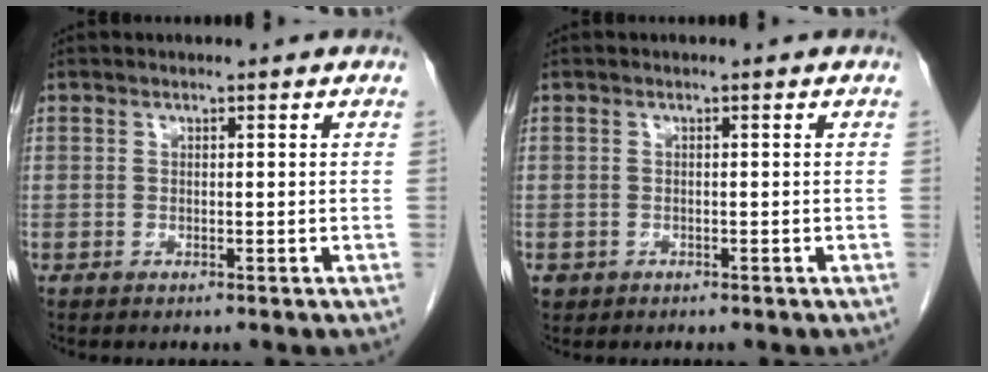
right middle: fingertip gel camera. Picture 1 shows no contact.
{"total": 1.0, "force": [-0.4, 0.9, 0.1], "torque": [-0.006, 0.005, -0.002]}